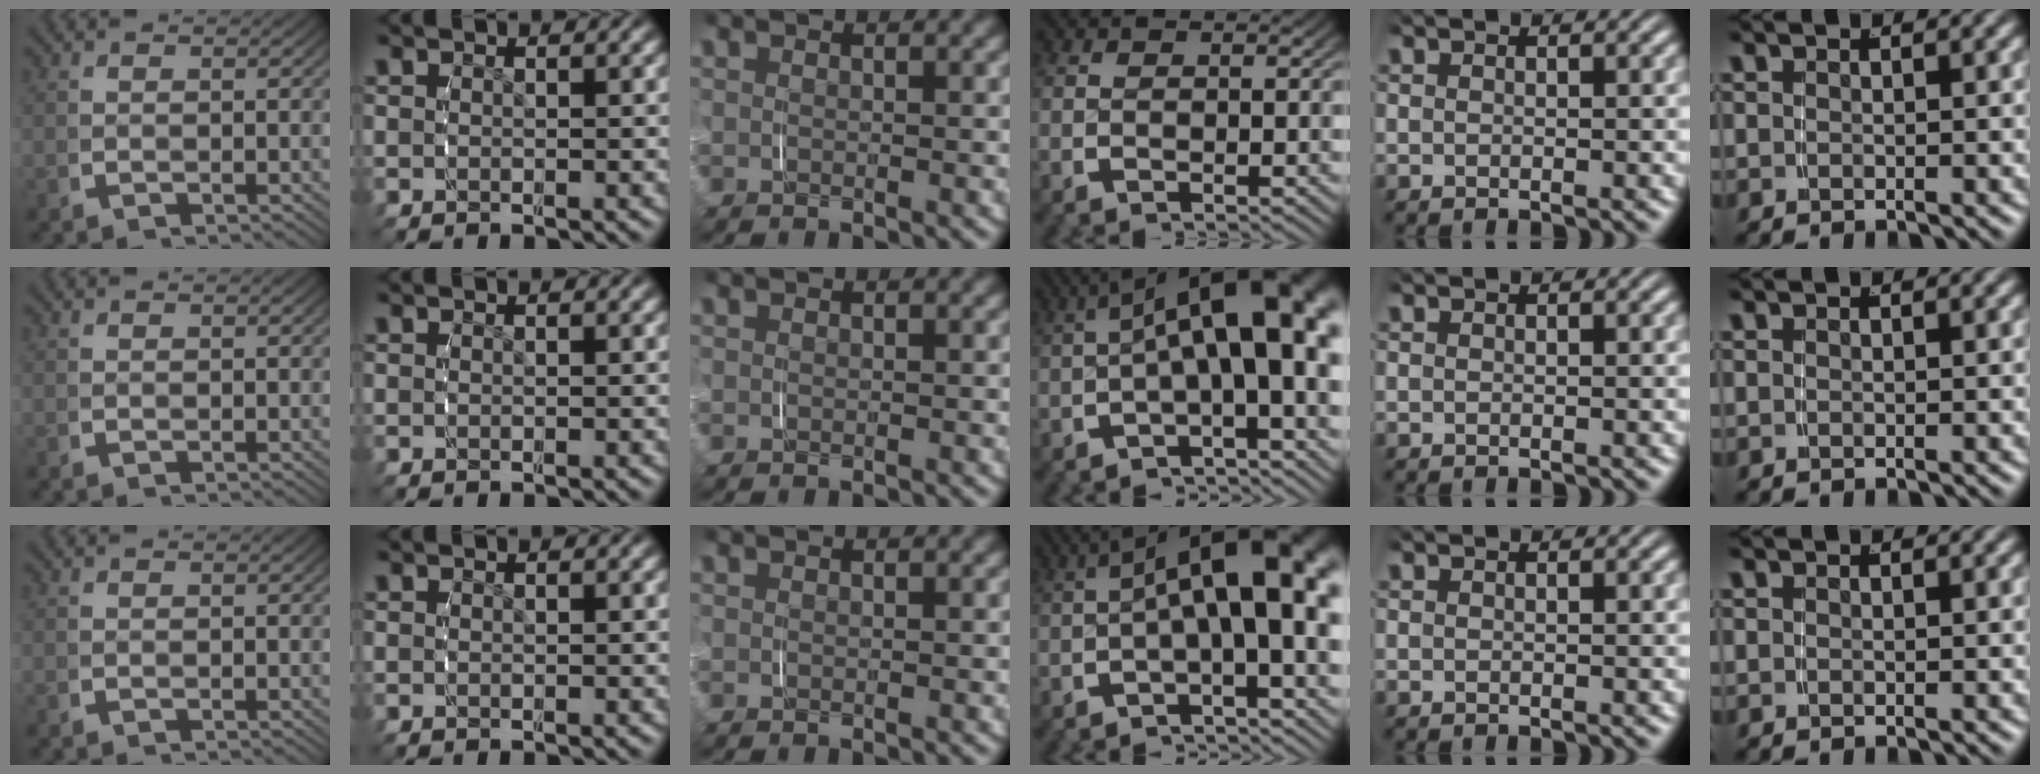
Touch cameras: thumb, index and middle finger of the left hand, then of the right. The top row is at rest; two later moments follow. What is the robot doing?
{"motion": "grasp_and_lifting", "object": "measuring cup"}